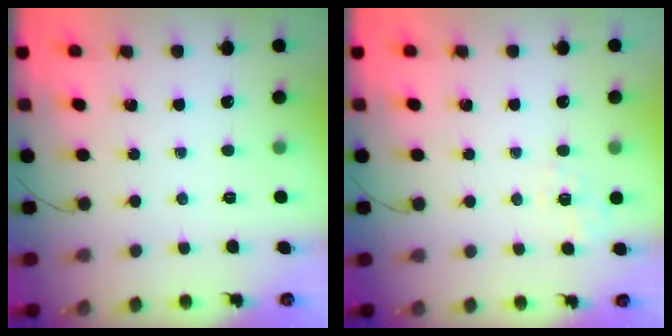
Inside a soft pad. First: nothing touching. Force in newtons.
{"total": 1.6, "press": 0.1, "slide": 1.6}